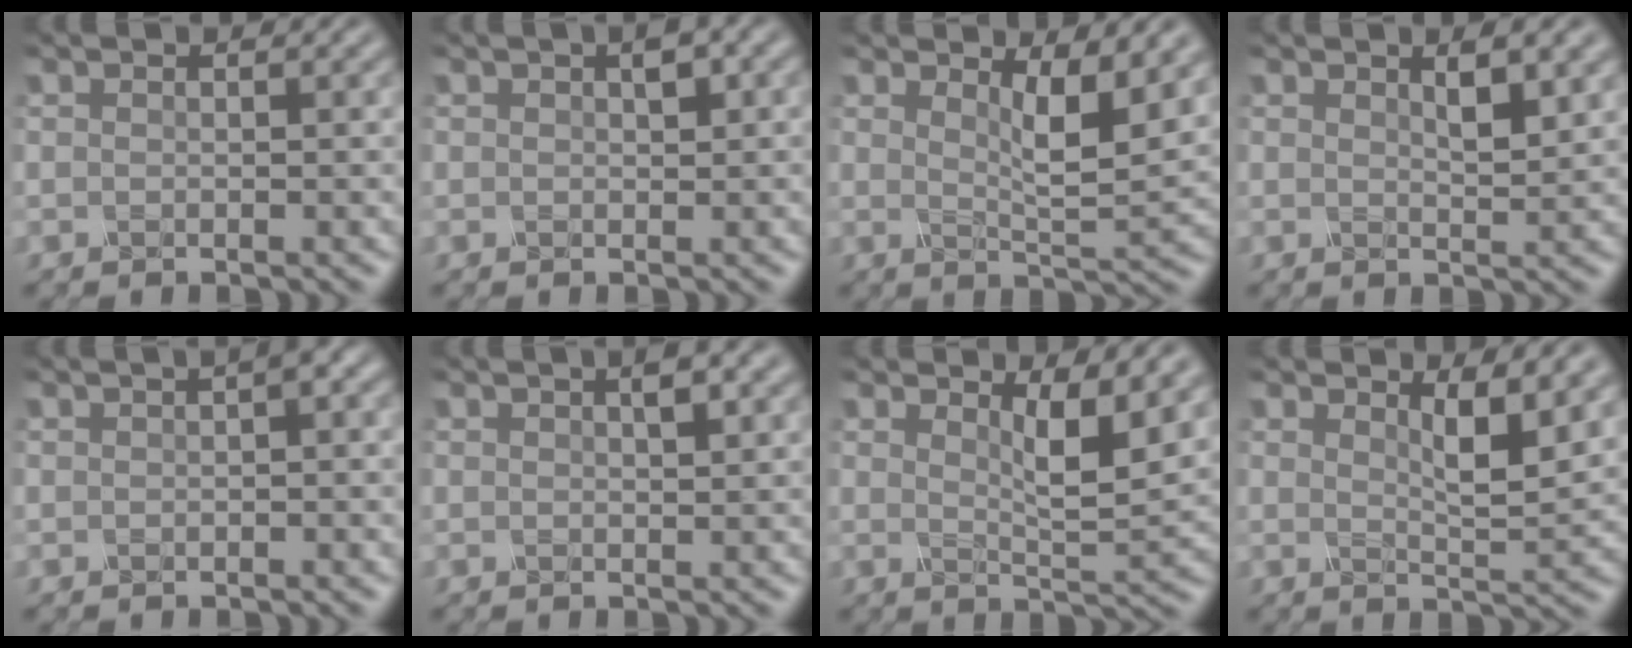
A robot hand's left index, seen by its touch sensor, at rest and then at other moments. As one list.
[{"total": 1.6, "force": [0.5, 0.6, 1.4], "torque": [-0.020, 0.003, 0.009]}, {"total": 4.6, "force": [2.3, 1.2, 3.8], "torque": [-0.058, -0.013, 0.038]}, {"total": 2.6, "force": [1.4, 0.6, 2.1], "torque": [-0.029, -0.003, 0.022]}, {"total": 2.2, "force": [0.4, 0.5, 2.1], "torque": [-0.027, 0.012, 0.003]}, {"total": 1.7, "force": [0.8, 0.4, 1.4], "torque": [-0.019, 0.004, 0.011]}, {"total": 4.1, "force": [2.1, 1.0, 3.4], "torque": [-0.053, -0.013, 0.034]}, {"total": 3.5, "force": [1.8, 0.8, 2.9], "torque": [-0.044, -0.011, 0.029]}]